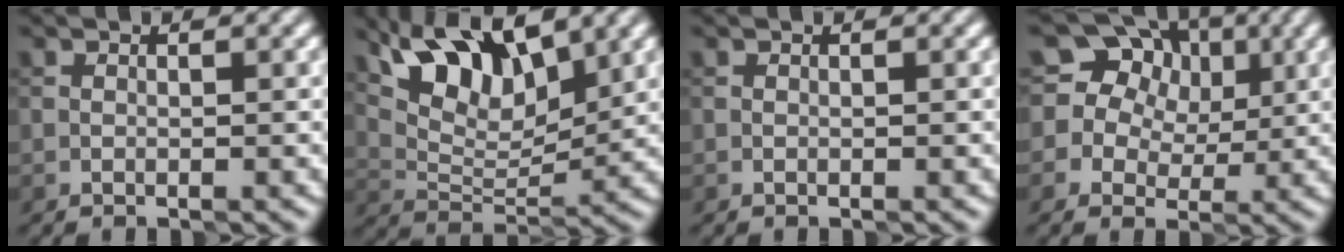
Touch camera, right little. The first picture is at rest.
{"total": 7.8, "force": [5.4, 2.7, 5.0], "torque": [-0.085, 0.005, 0.103]}
{"total": 0.0}
{"total": 13.2, "force": [4.8, 11.1, 5.5], "torque": [-0.115, 0.054, 0.071]}